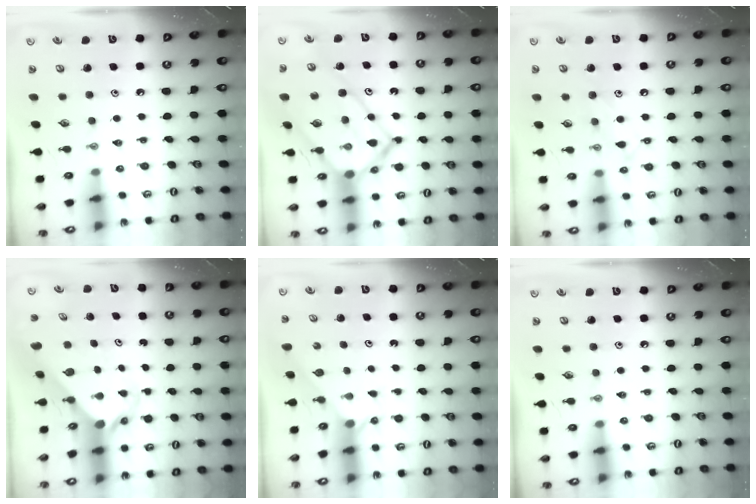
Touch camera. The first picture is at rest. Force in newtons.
{"total": 19.3, "press": 19.3, "slide": 1.8}
{"total": 9.4, "press": 9.4, "slide": 0.8}
{"total": 2.6, "press": 2.6, "slide": 0.2}
{"total": 1.2, "press": 1.2, "slide": 0.2}
{"total": 0.0}